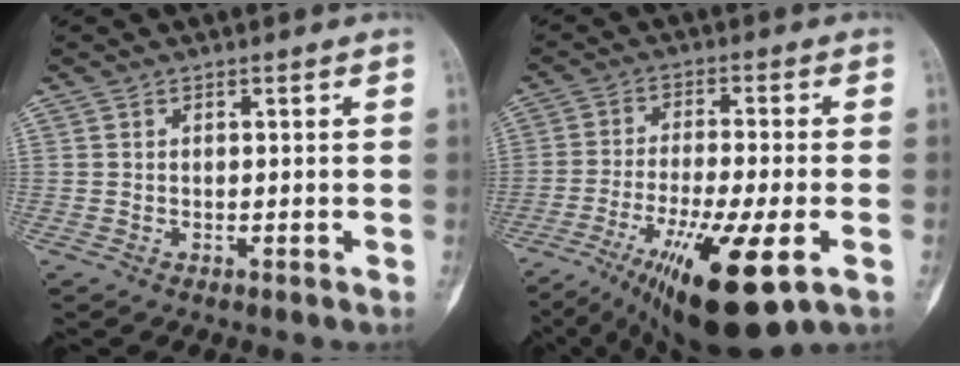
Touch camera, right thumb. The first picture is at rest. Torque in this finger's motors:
{"motor_torque": [0.72, 0.61, 1.92, -0.84, 0.22]}